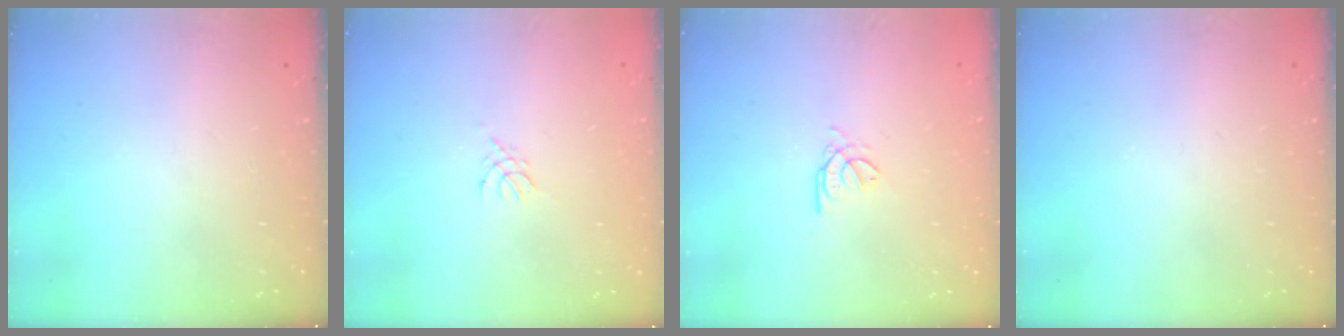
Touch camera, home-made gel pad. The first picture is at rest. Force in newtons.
{"total": 2.7, "press": 2.6, "slide": 0.6}
{"total": 2.7, "press": 2.7, "slide": 0.4}
{"total": 0.0}